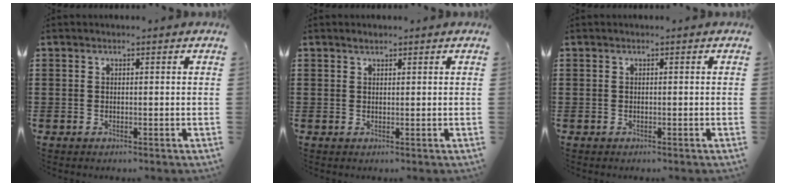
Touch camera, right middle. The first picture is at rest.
{"total": 0.8, "force": [0.7, 0.4, 0.2], "torque": [-0.005, 0.002, 0.014]}
{"total": 0.0}